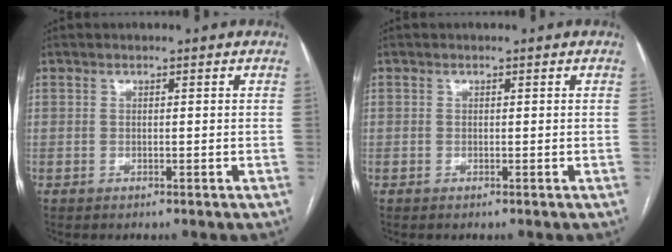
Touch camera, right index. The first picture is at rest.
{"total": 0.0}